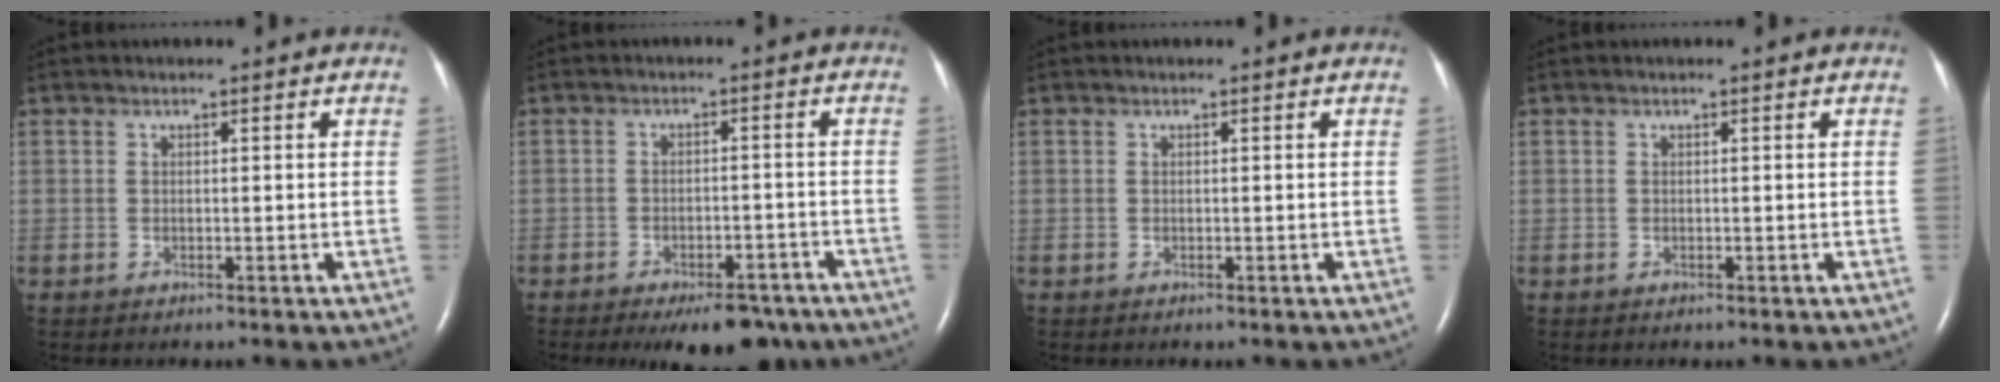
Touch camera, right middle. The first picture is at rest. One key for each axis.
{"total": 9.2, "fx": -7.0, "fy": 3.6, "fz": 4.8, "tx": -0.057, "ty": 0.002, "tz": -0.099}
{"total": 0.0}
{"total": 0.0}